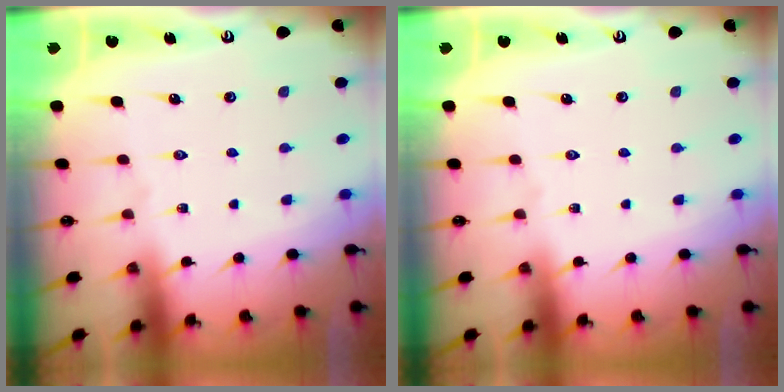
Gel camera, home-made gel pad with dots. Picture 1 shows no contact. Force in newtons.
{"total": 0.0}